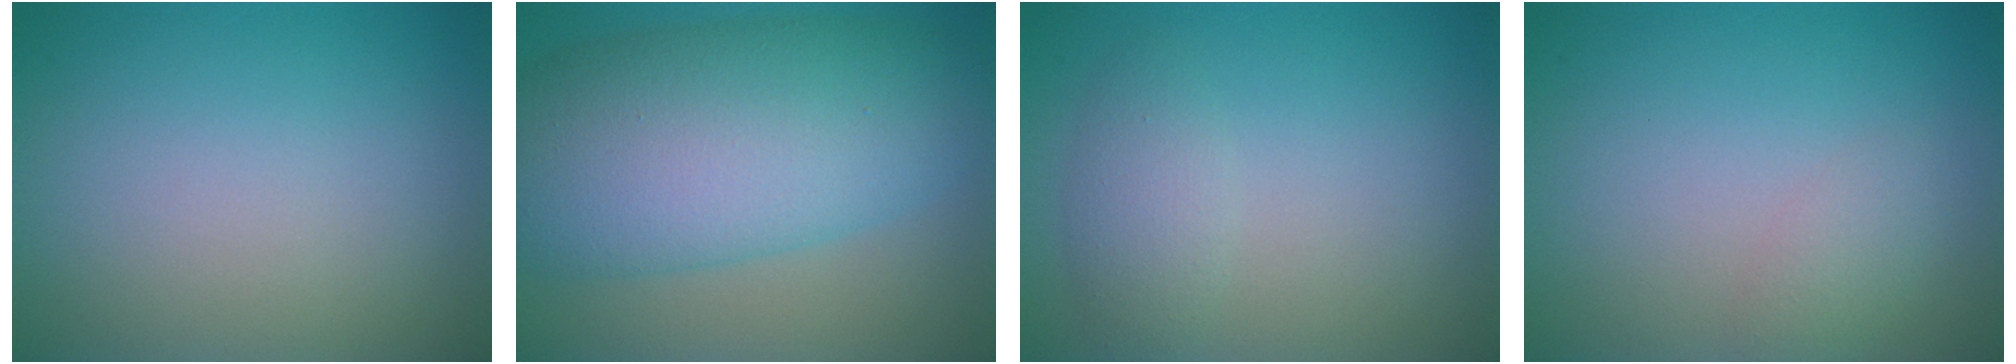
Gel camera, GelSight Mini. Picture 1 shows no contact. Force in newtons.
{"total": 11.8, "press": 11.8, "slide": 0.2}
{"total": 2.0, "press": 2.0, "slide": 0.1}
{"total": 1.4, "press": 1.4, "slide": 0.1}